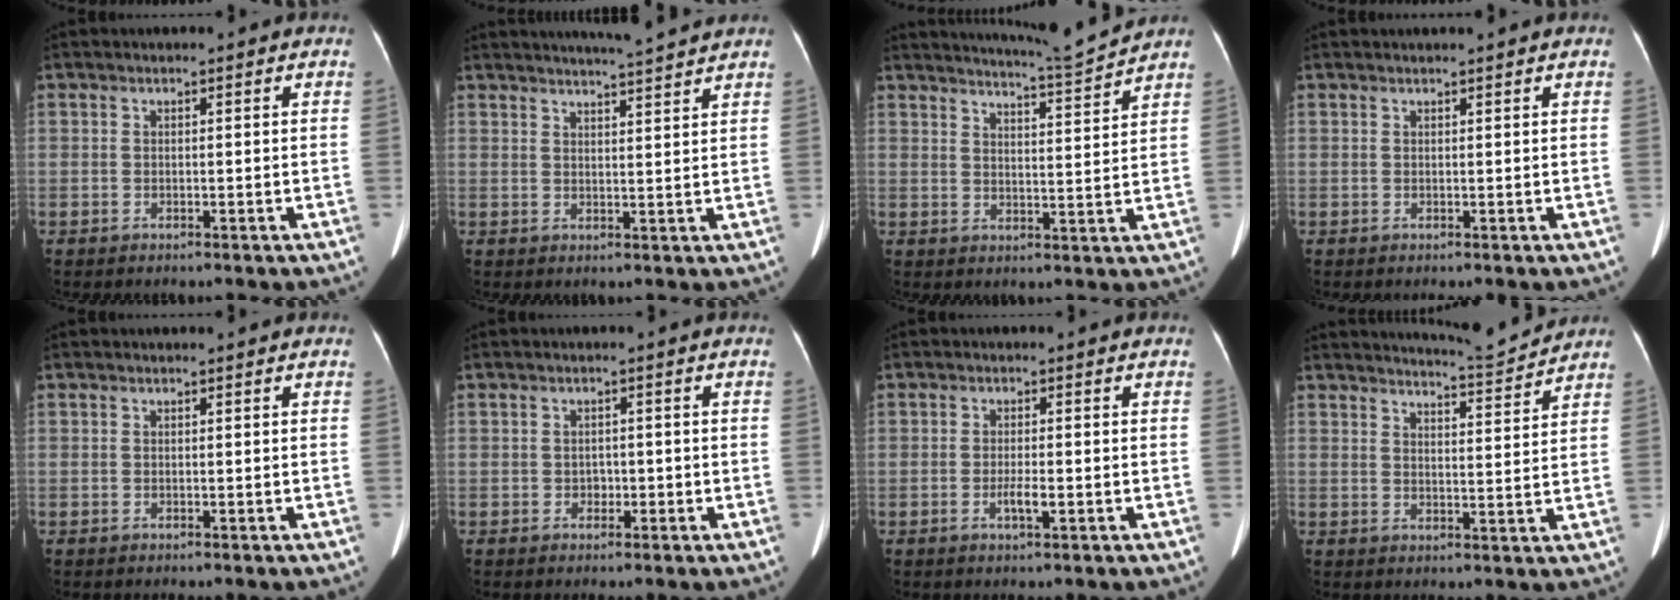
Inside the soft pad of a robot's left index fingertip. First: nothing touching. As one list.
[{"total": 8.3, "force": [7.7, -0.7, 2.9], "torque": [-0.048, 0.009, 0.102]}, {"total": 8.5, "force": [8.1, -1.9, 1.6], "torque": [-0.038, -0.022, 0.125]}, {"total": 1.9, "force": [1.8, -0.1, 0.8], "torque": [-0.008, 0.016, 0.027]}, {"total": 0.0}, {"total": 1.4, "force": [-0.6, 1.2, 0.6], "torque": [-0.009, 0.004, -0.007]}, {"total": 2.2, "force": [-0.8, 0.3, 2.0], "torque": [-0.041, -0.002, -0.014]}, {"total": 6.9, "force": [6.9, -0.8, 0.6], "torque": [-0.022, -0.012, 0.099]}]